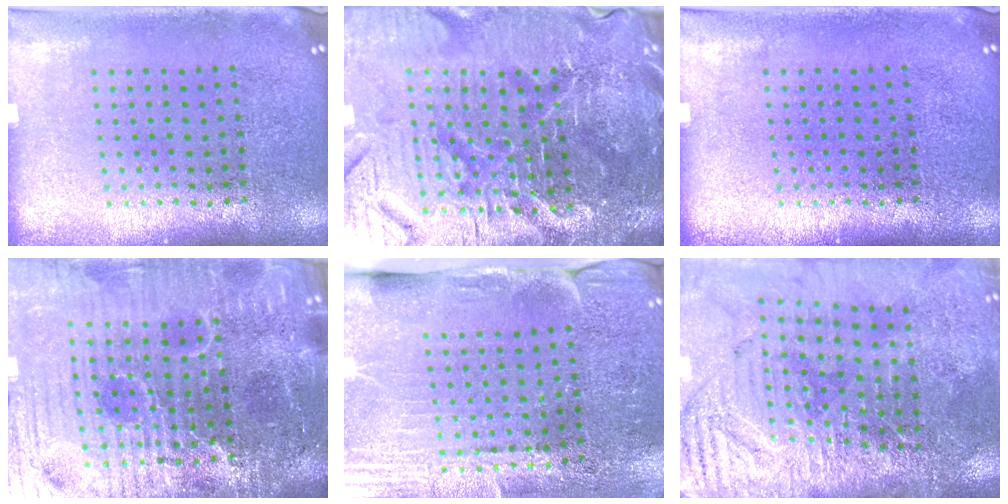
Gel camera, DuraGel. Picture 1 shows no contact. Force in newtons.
{"total": 5.8, "press": 5.4, "slide": 2.0}
{"total": 0.0}
{"total": 7.4, "press": 6.6, "slide": 3.4}
{"total": 3.6, "press": 3.5, "slide": 0.7}
{"total": 3.7, "press": 3.6, "slide": 0.7}